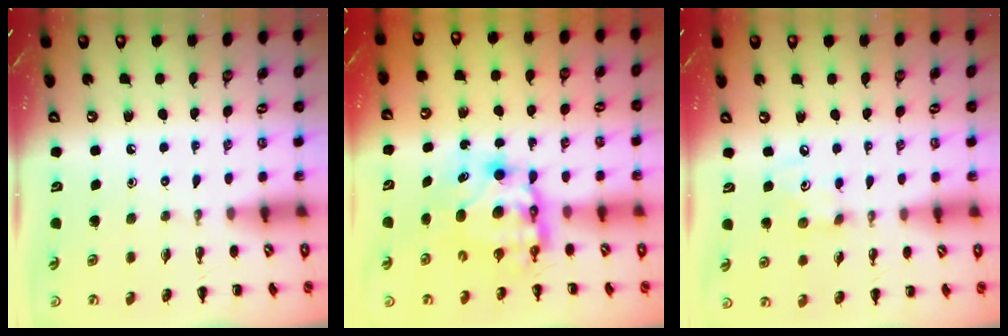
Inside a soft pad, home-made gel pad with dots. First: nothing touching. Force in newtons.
{"total": 7.3, "press": 7.0, "slide": 2.1}
{"total": 4.1, "press": 4.0, "slide": 0.6}